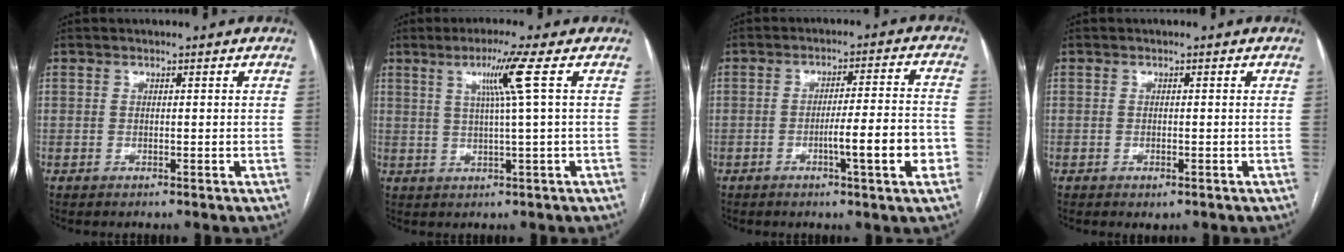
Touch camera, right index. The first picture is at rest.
{"total": 6.0, "force": [2.0, -1.9, 5.3], "torque": [-0.103, 0.000, 0.041]}
{"total": 9.7, "force": [-3.2, 0.1, 9.2], "torque": [-0.133, 0.003, -0.048]}
{"total": 1.1, "force": [-0.6, 0.5, 0.8], "torque": [-0.011, -0.002, -0.003]}